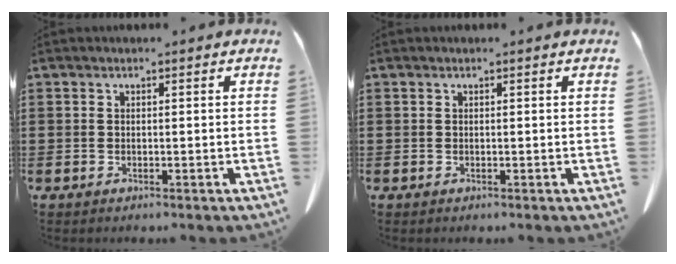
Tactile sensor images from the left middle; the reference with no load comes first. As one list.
[{"total": 0.0}]